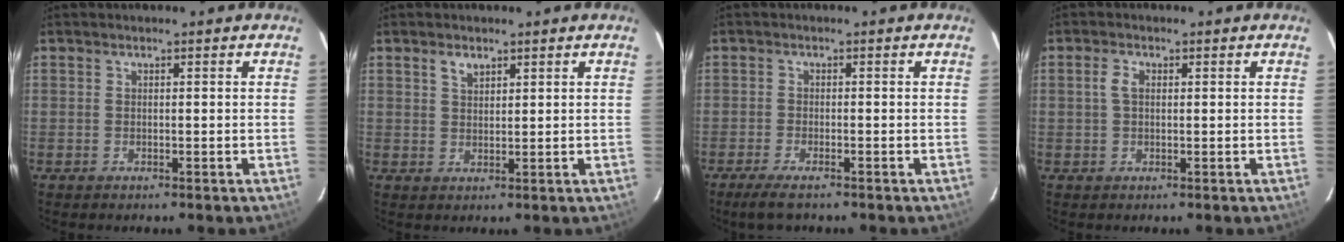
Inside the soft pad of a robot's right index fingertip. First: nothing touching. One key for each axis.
{"total": 2.3, "fx": 1.5, "fy": 1.3, "fz": 1.2, "tx": -0.019, "ty": 0.005, "tz": 0.029}
{"total": 4.2, "fx": -3.3, "fy": 0.9, "fz": 2.5, "tx": -0.065, "ty": -0.012, "tz": -0.062}
{"total": 2.0, "fx": 0.4, "fy": 1.2, "fz": 1.6, "tx": -0.034, "ty": 0.006, "tz": 0.006}